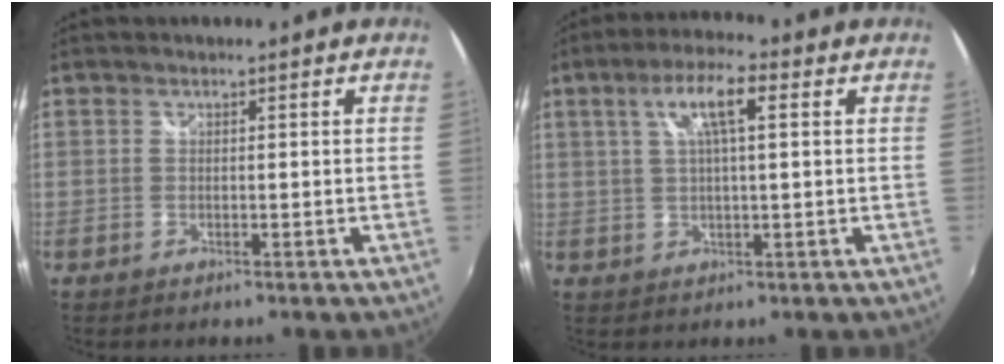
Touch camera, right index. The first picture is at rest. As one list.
[{"total": 7.7, "force": [2.6, 1.7, 7.1], "torque": [-0.131, 0.013, 0.046]}]